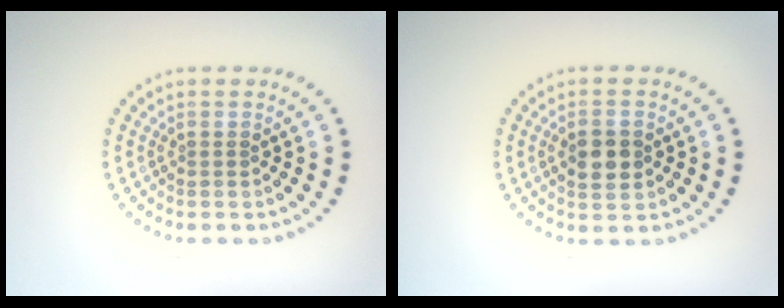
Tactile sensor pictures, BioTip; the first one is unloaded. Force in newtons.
{"total": 2.9, "press": 2.9, "slide": 0.2}